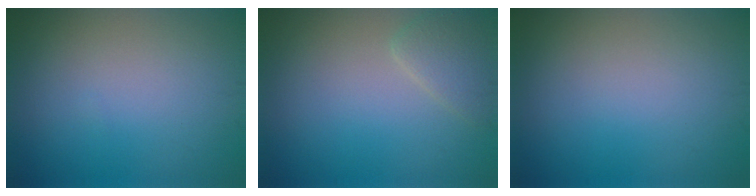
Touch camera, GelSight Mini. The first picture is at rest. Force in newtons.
{"total": 1.8, "press": 1.8, "slide": 0.1}
{"total": 0.0}